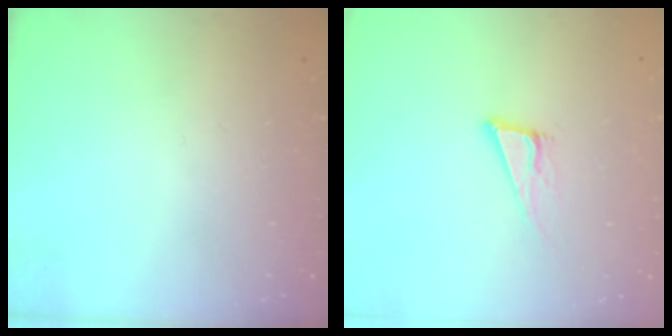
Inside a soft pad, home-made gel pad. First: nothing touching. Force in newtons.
{"total": 11.3, "press": 10.9, "slide": 3.3}